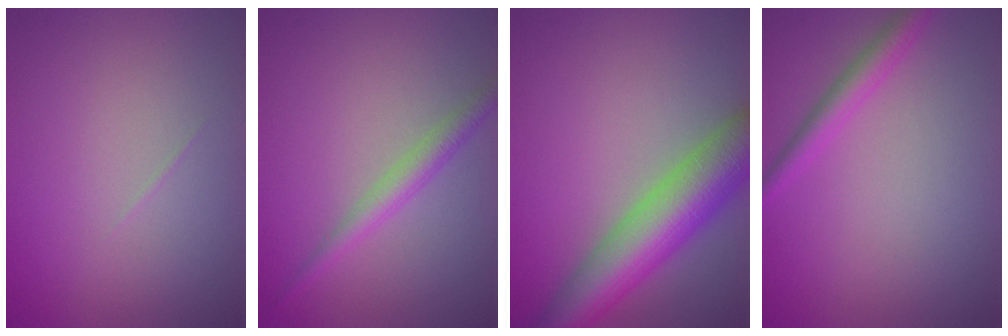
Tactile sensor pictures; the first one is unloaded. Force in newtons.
{"total": 2.3, "press": 2.3, "slide": 0.1}
{"total": 8.8, "press": 8.8, "slide": 0.4}
{"total": 2.2, "press": 2.2, "slide": 0.1}